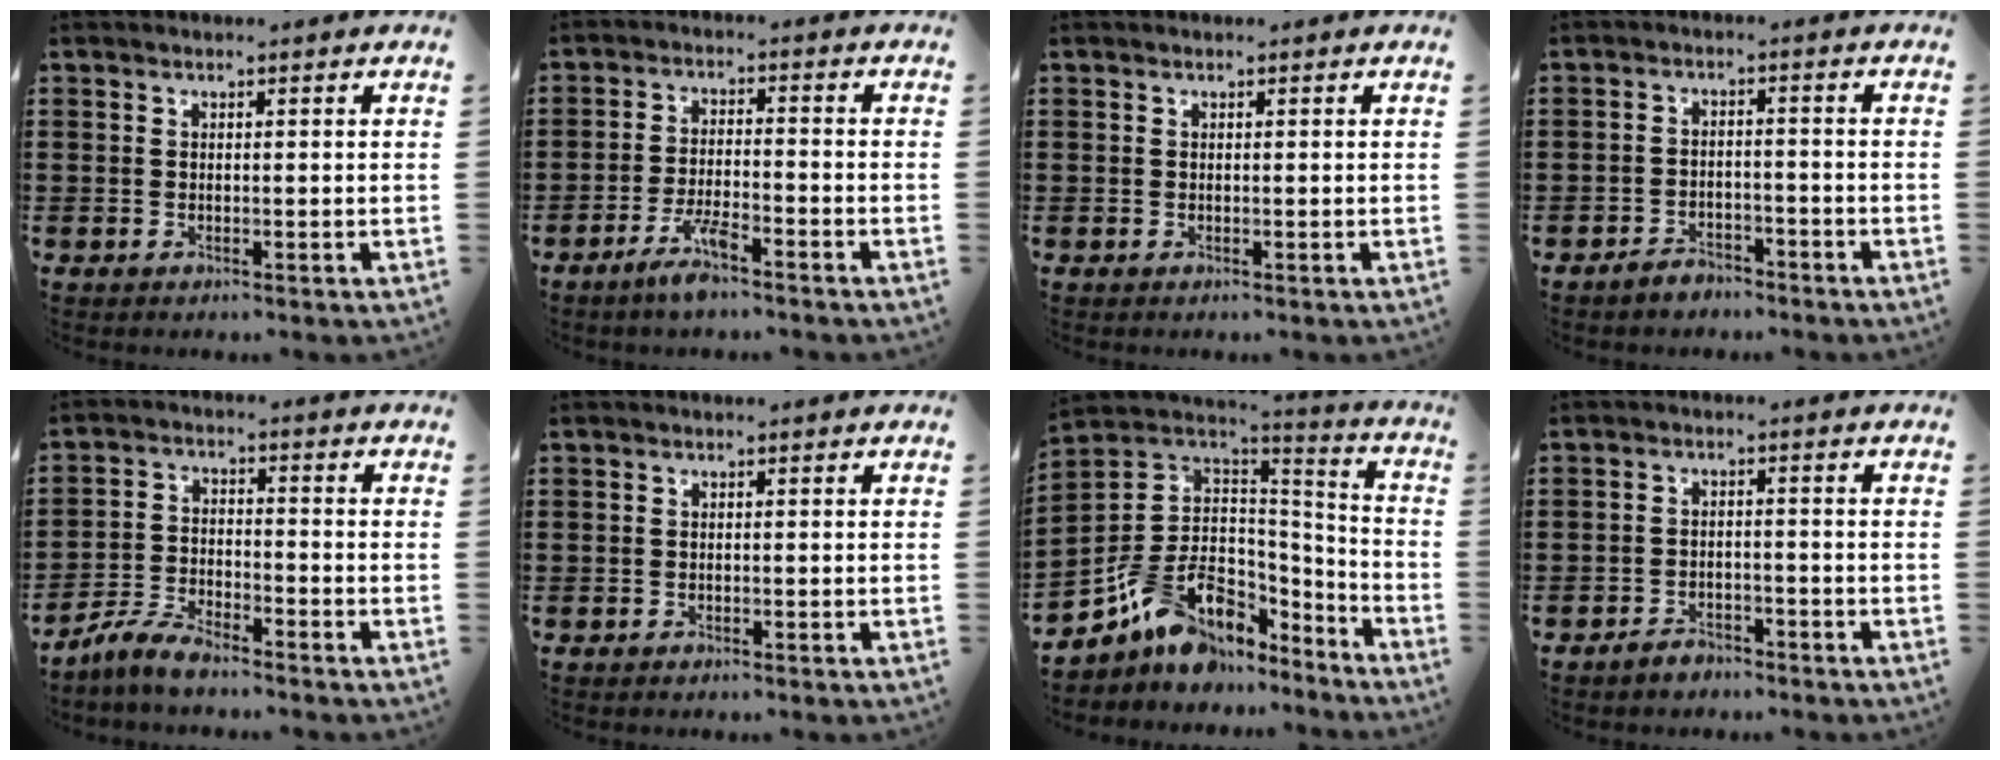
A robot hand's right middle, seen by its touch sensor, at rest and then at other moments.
{"total": 5.3, "force": [-3.8, 0.9, 3.6], "torque": [-0.079, -0.001, -0.072]}
{"total": 0.0}
{"total": 2.9, "force": [-2.8, 0.8, 0.1], "torque": [-0.008, 0.005, -0.059]}
{"total": 5.3, "force": [-5.0, 0.8, 1.9], "torque": [-0.052, 0.000, -0.101]}
{"total": 0.8, "force": [-0.6, 0.5, 0.0], "torque": [0.000, 0.003, -0.016]}
{"total": 10.2, "force": [-5.1, 7.5, 4.7], "torque": [-0.131, 0.007, -0.097]}
{"total": 2.6, "force": [-2.5, 0.8, 0.1], "torque": [-0.008, 0.005, -0.052]}